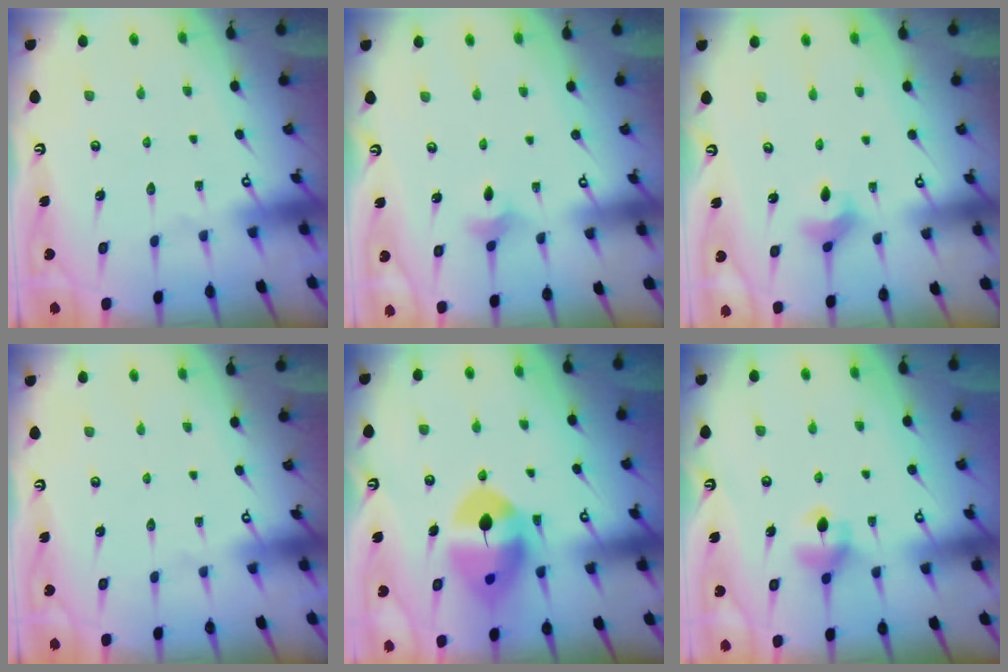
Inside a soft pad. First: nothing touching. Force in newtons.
{"total": 3.9, "press": 3.8, "slide": 0.9}
{"total": 4.6, "press": 4.6, "slide": 0.7}
{"total": 0.0}
{"total": 12.2, "press": 12.0, "slide": 1.8}
{"total": 5.9, "press": 5.9, "slide": 0.6}